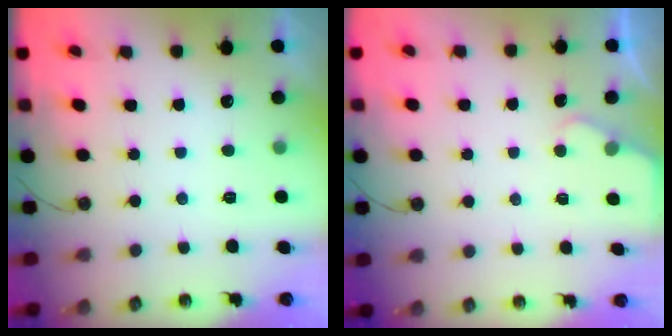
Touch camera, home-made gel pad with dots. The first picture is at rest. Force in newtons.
{"total": 3.2, "press": 3.1, "slide": 0.3}